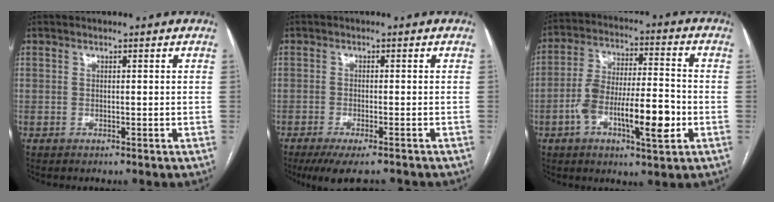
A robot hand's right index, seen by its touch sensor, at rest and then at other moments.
{"total": 9.0, "force": [-7.5, 1.6, 4.7], "torque": [-0.062, -0.016, -0.111]}
{"total": 13.4, "force": [-4.2, 3.5, 12.2], "torque": [-0.219, 0.012, -0.070]}